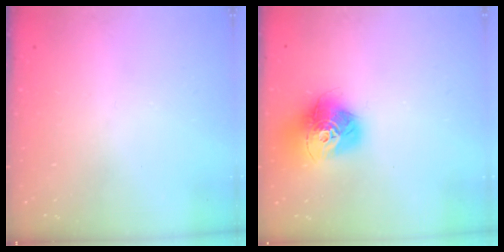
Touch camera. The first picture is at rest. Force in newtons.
{"total": 17.0, "press": 16.9, "slide": 1.5}